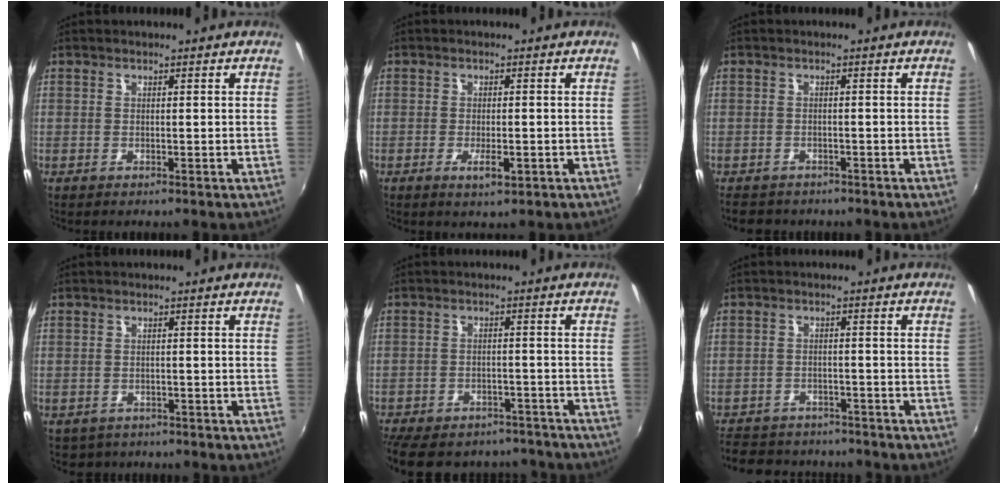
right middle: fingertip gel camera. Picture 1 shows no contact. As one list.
[{"total": 3.0, "force": [-1.3, 1.0, 2.5], "torque": [-0.047, -0.008, -0.021]}, {"total": 4.3, "force": [-3.4, 2.3, 1.0], "torque": [-0.030, -0.007, -0.056]}, {"total": 2.7, "force": [-1.8, 2.0, 0.4], "torque": [-0.015, -0.007, -0.025]}, {"total": 18.7, "force": [-15.7, 7.8, 6.6], "torque": [-0.159, 0.007, -0.208]}, {"total": 11.7, "force": [-9.9, 5.1, 3.4], "torque": [-0.093, 0.008, -0.146]}]